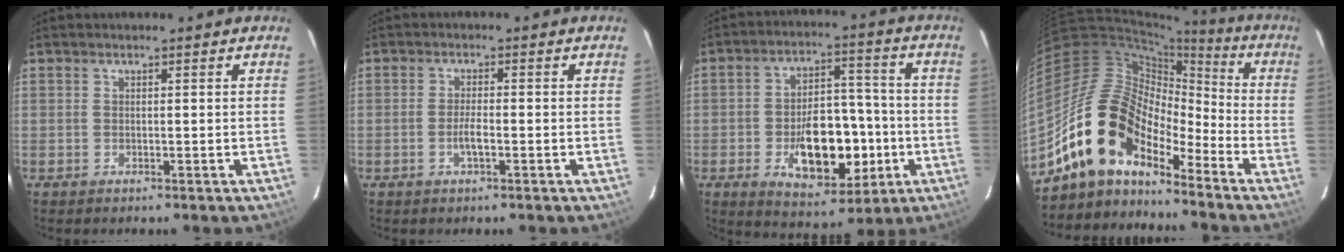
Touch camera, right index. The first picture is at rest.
{"total": 2.5, "force": [-1.0, 0.5, 2.2], "torque": [-0.044, -0.002, -0.019]}
{"total": 15.7, "force": [-4.4, 8.8, 12.3], "torque": [-0.207, 0.016, -0.047]}
{"total": 15.5, "force": [-11.8, 6.9, 7.4], "torque": [-0.130, 0.016, -0.229]}